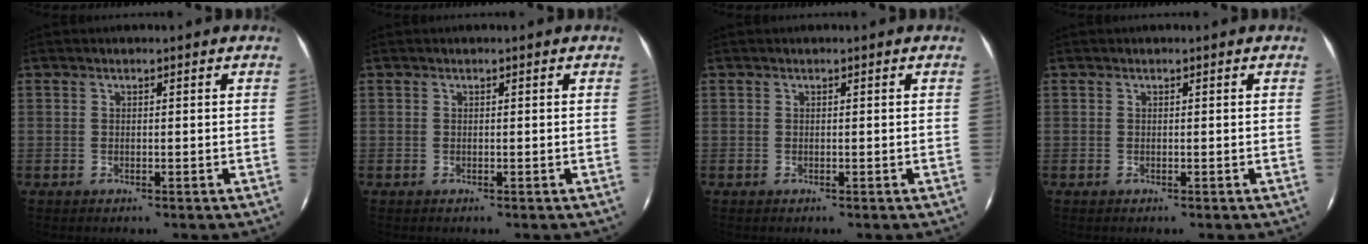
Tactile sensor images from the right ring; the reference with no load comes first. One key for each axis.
{"total": 0.0}
{"total": 0.0}
{"total": 0.0}